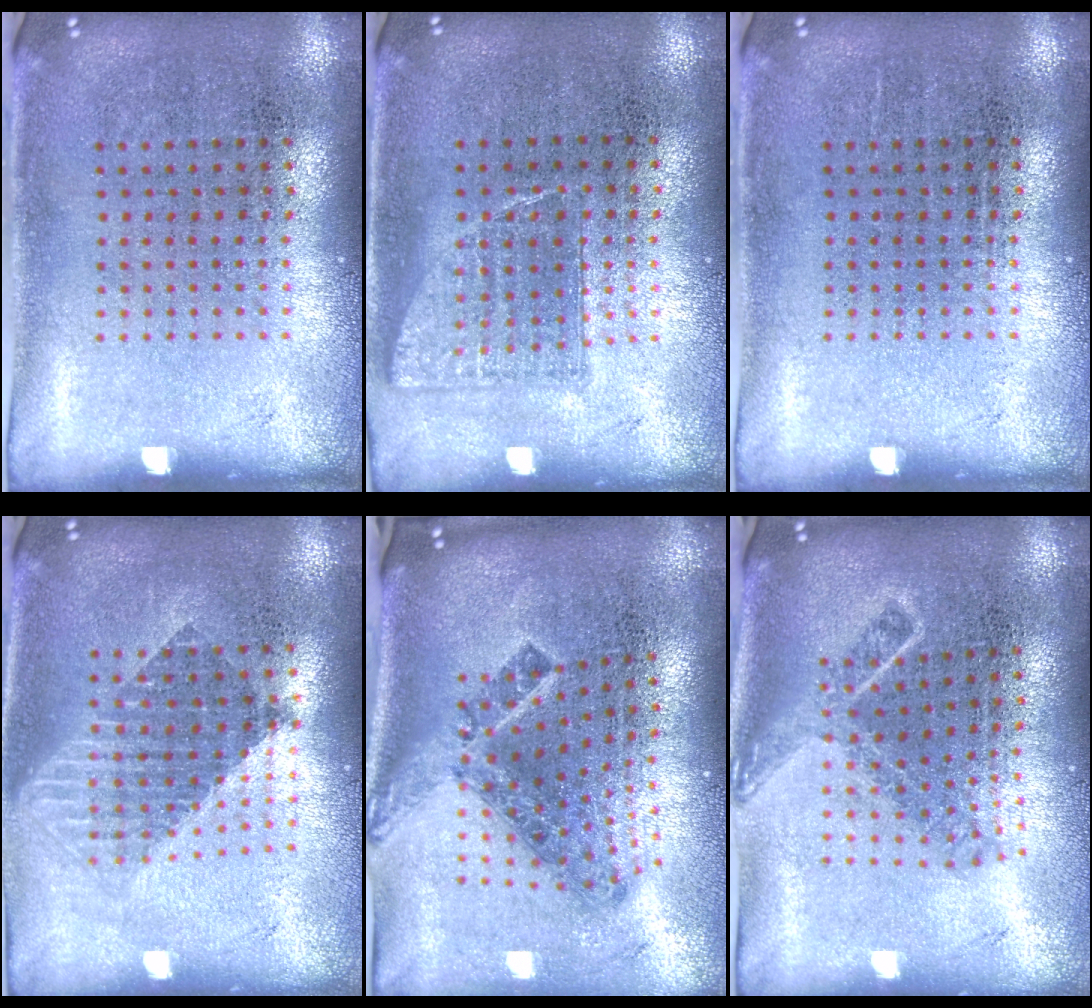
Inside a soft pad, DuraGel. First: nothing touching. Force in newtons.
{"total": 0.8, "press": 0.7, "slide": 0.3}
{"total": 0.0}
{"total": 1.7, "press": 1.4, "slide": 1.0}
{"total": 1.9, "press": 1.3, "slide": 1.4}
{"total": 1.8, "press": 1.3, "slide": 1.2}